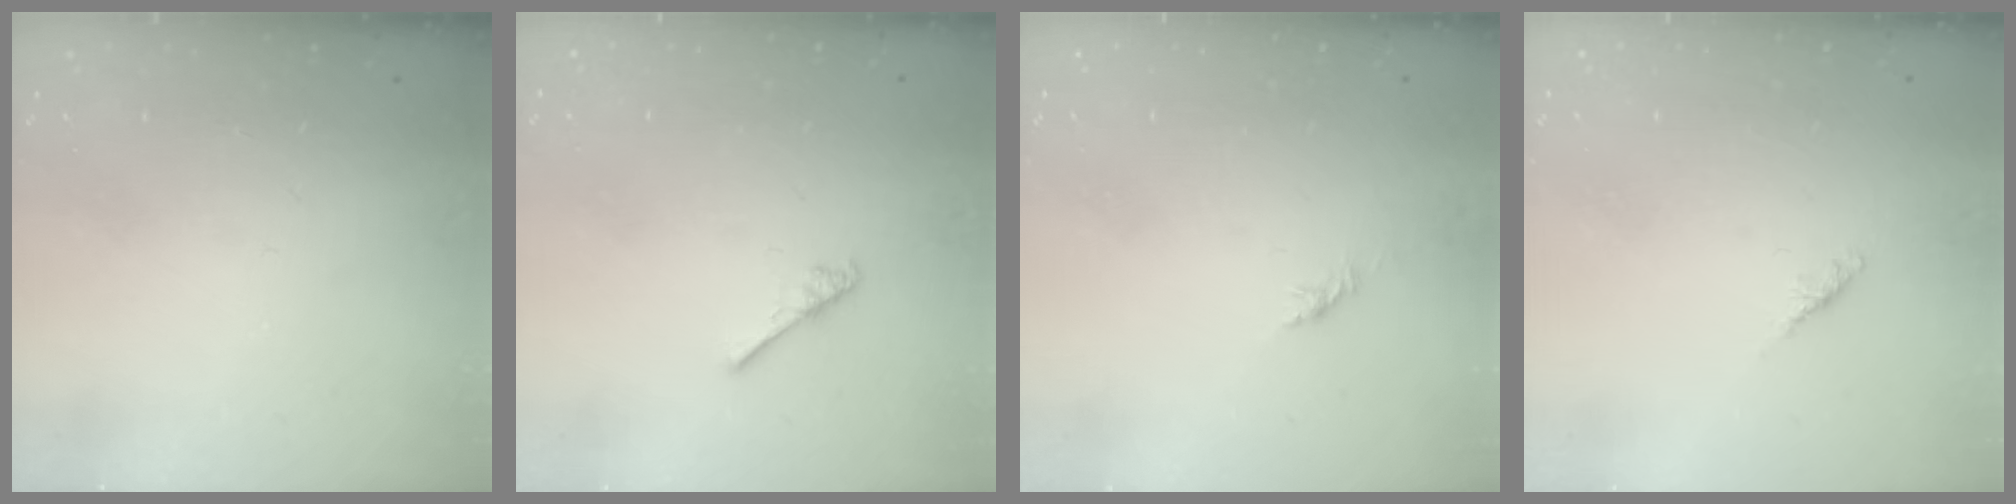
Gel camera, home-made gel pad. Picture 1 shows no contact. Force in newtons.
{"total": 2.9, "press": 2.9, "slide": 0.4}
{"total": 0.0}
{"total": 1.8, "press": 1.7, "slide": 0.6}